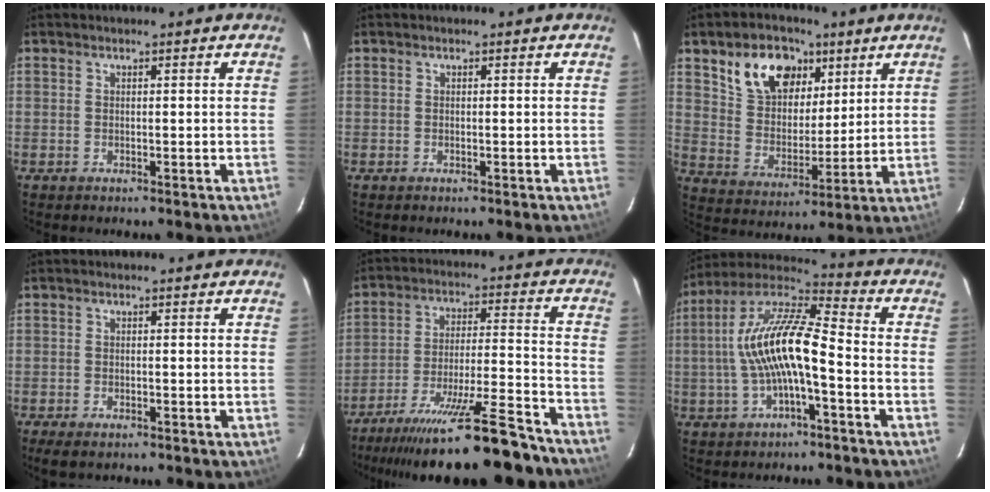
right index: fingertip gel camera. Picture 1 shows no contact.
{"total": 0.0}
{"total": 14.2, "force": [7.6, 9.2, 7.6], "torque": [-0.152, 0.036, 0.148]}
{"total": 3.0, "force": [-2.2, 1.1, 1.7], "torque": [-0.039, -0.011, -0.038]}
{"total": 22.5, "force": [-19.3, 2.4, 11.3], "torque": [-0.211, -0.038, -0.289]}
{"total": 13.9, "force": [-2.2, 3.6, 13.2], "torque": [-0.253, 0.017, -0.043]}